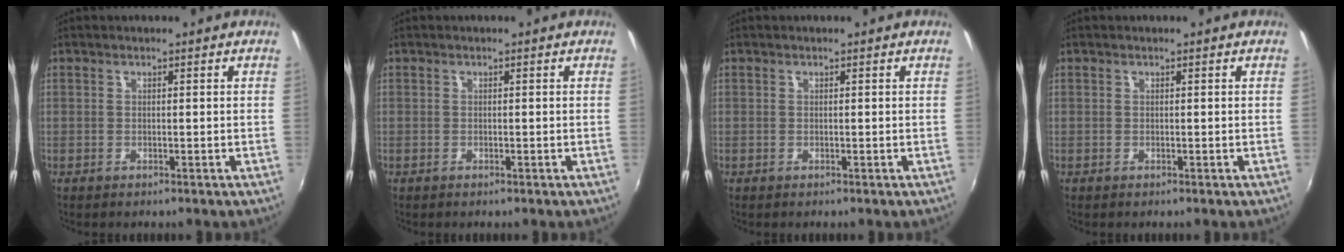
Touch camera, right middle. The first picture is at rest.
{"total": 0.0}
{"total": 0.0}
{"total": 0.0}